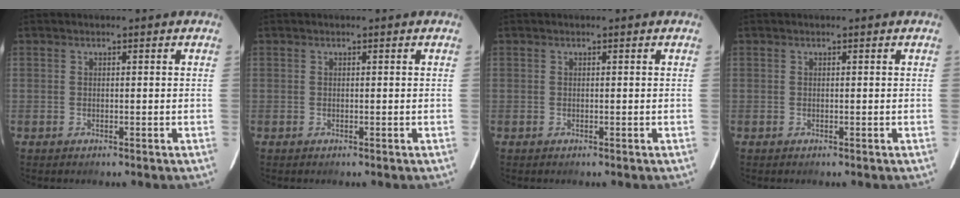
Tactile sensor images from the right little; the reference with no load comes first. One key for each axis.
{"total": 0.0}
{"total": 0.0}
{"total": 0.0}